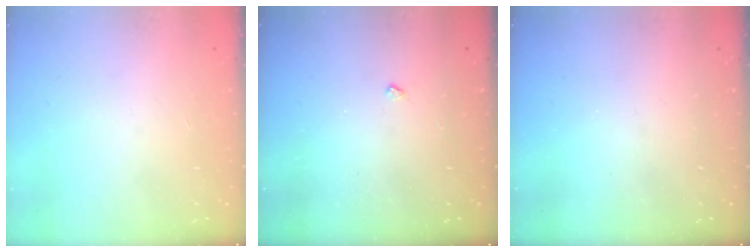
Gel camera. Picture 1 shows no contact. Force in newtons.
{"total": 3.0, "press": 2.9, "slide": 0.4}
{"total": 0.0}